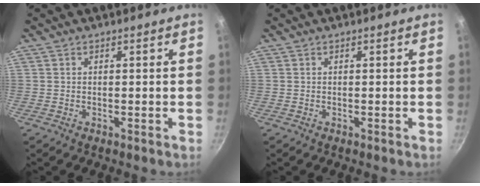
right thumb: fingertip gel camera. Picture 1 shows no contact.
{"total": 0.0}